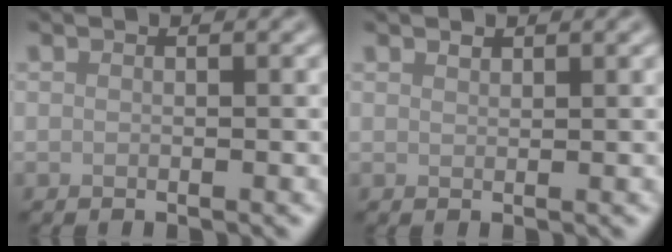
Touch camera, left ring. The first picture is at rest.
{"total": 0.5, "force": [0.5, 0.1, 0.0], "torque": [0.001, -0.002, 0.013]}